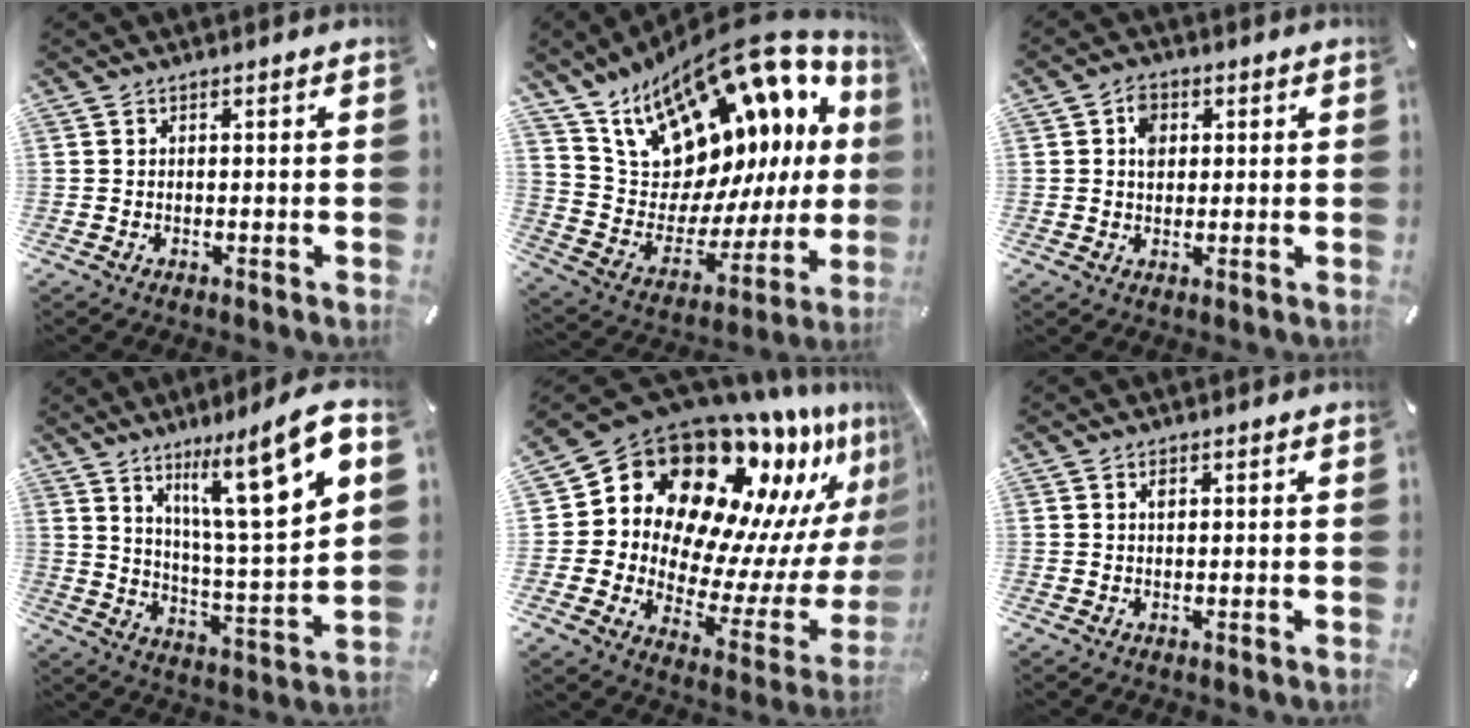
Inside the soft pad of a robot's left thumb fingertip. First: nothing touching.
{"total": 19.3, "force": [14.2, 9.6, 8.8], "torque": [-0.121, -0.138, 0.261]}
{"total": 4.1, "force": [0.9, 3.3, 2.3], "torque": [-0.034, 0.003, 0.010]}
{"total": 17.8, "force": [10.5, 4.1, 13.7], "torque": [-0.215, -0.062, 0.159]}
{"total": 20.7, "force": [12.9, 12.5, 10.3], "torque": [-0.148, -0.151, 0.236]}
{"total": 0.8, "force": [0.4, 0.4, 0.7], "torque": [-0.014, 0.002, 0.007]}